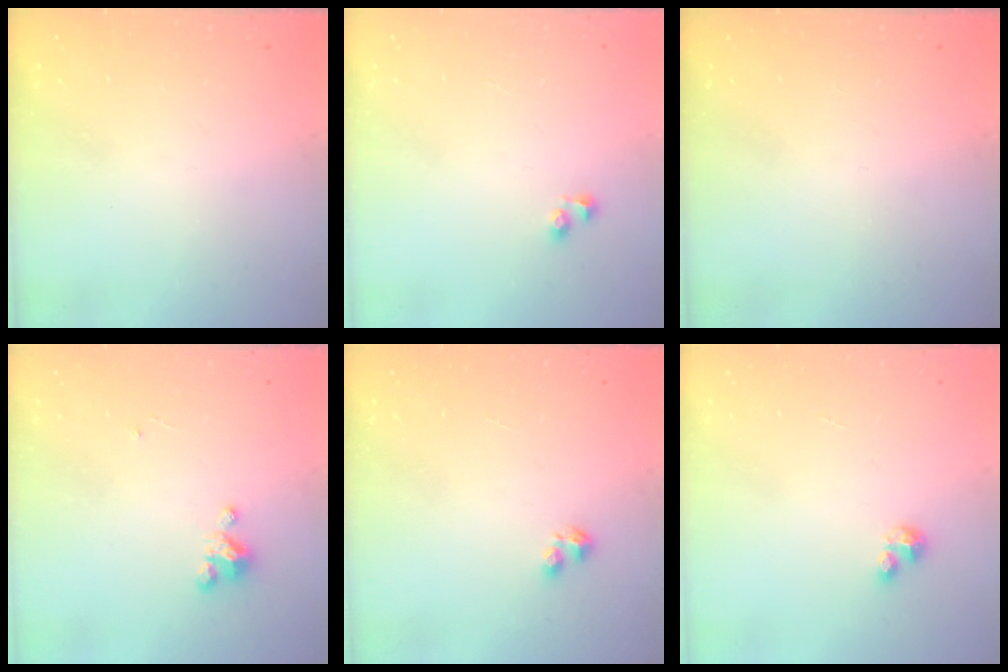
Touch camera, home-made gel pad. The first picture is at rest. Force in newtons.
{"total": 2.6, "press": 2.3, "slide": 1.2}
{"total": 0.0}
{"total": 2.7, "press": 2.7, "slide": 0.3}
{"total": 2.4, "press": 2.3, "slide": 0.6}
{"total": 2.1, "press": 2.1, "slide": 0.2}